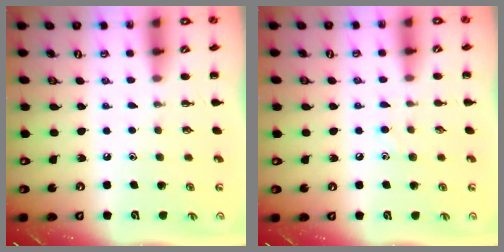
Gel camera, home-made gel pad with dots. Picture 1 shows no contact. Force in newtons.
{"total": 5.0, "press": 4.8, "slide": 1.3}